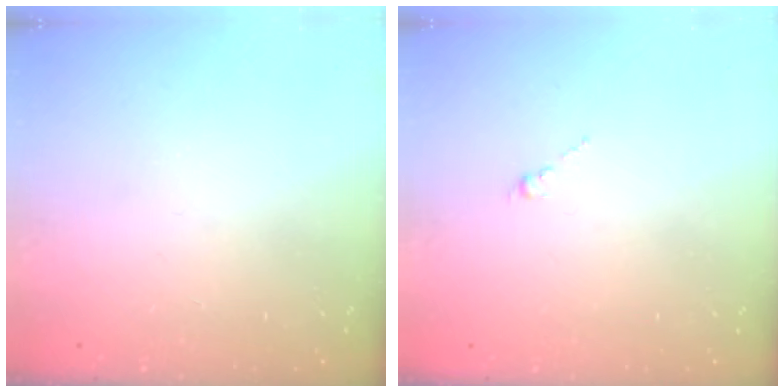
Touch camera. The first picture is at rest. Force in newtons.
{"total": 0.0}